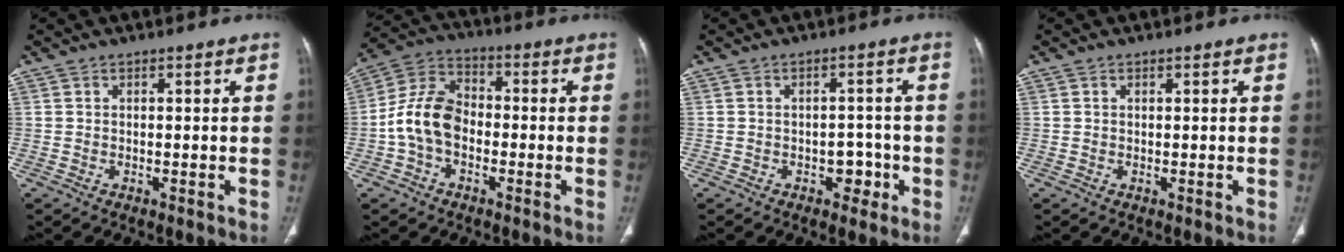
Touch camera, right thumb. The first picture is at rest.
{"total": 10.8, "force": [-2.2, 7.6, 7.4], "torque": [-0.132, 0.037, -0.054]}
{"total": 4.0, "force": [-1.6, 2.9, 2.2], "torque": [-0.005, 0.018, -0.021]}
{"total": 0.0}